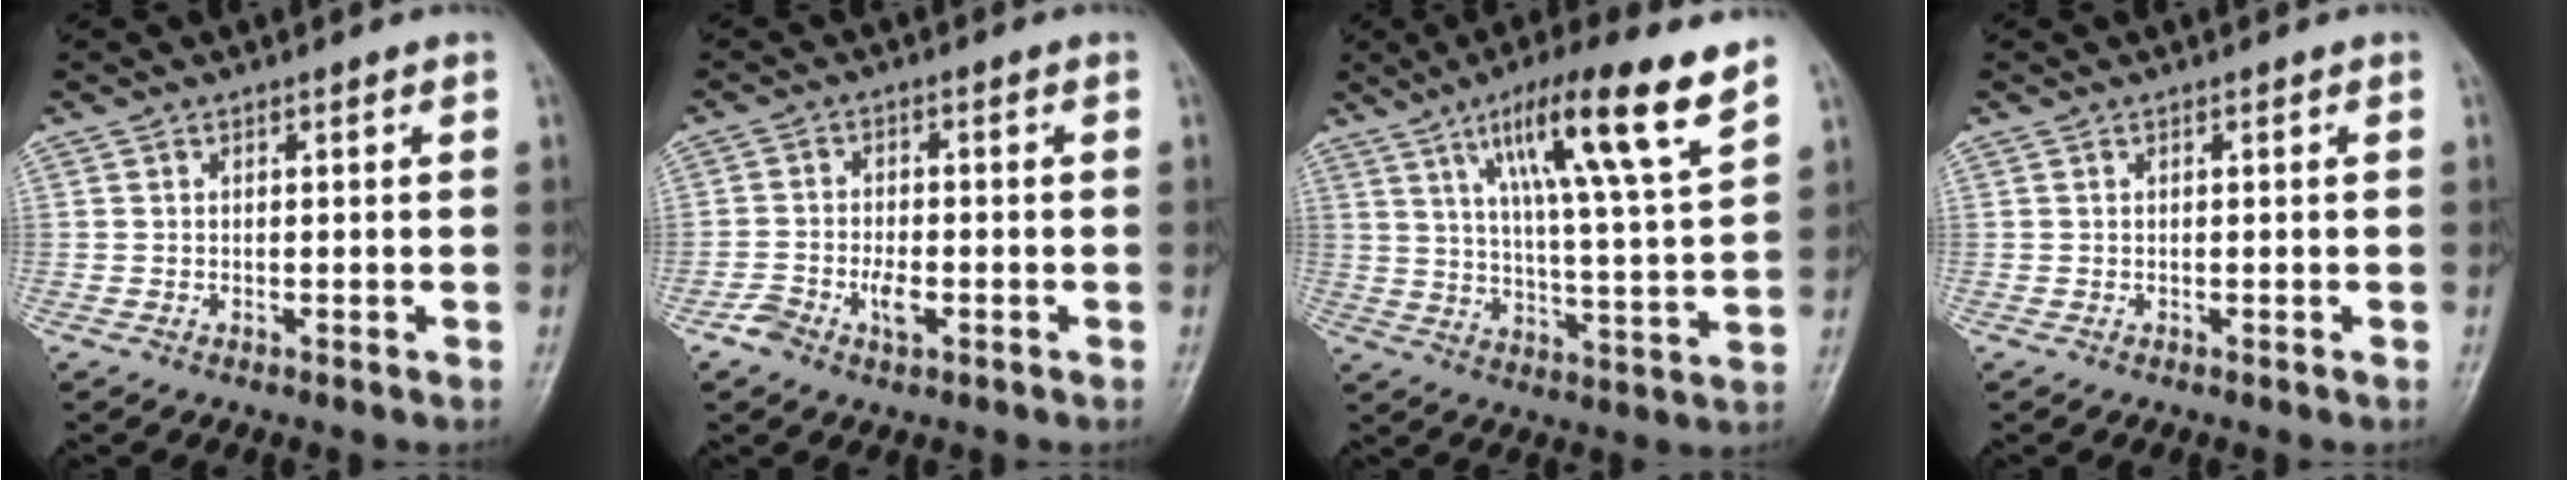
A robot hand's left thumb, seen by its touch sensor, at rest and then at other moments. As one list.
[{"total": 4.7, "force": [-2.1, 2.5, 3.4], "torque": [-0.064, 0.015, -0.038]}, {"total": 17.4, "force": [10.1, 1.6, 14.1], "torque": [-0.221, -0.040, 0.164]}, {"total": 0.0}]